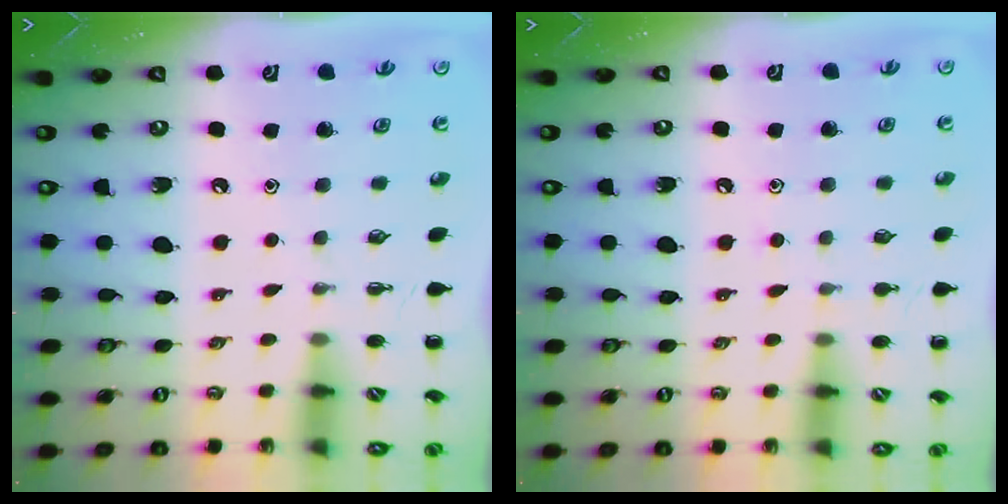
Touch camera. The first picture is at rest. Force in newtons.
{"total": 4.0, "press": 3.7, "slide": 1.5}